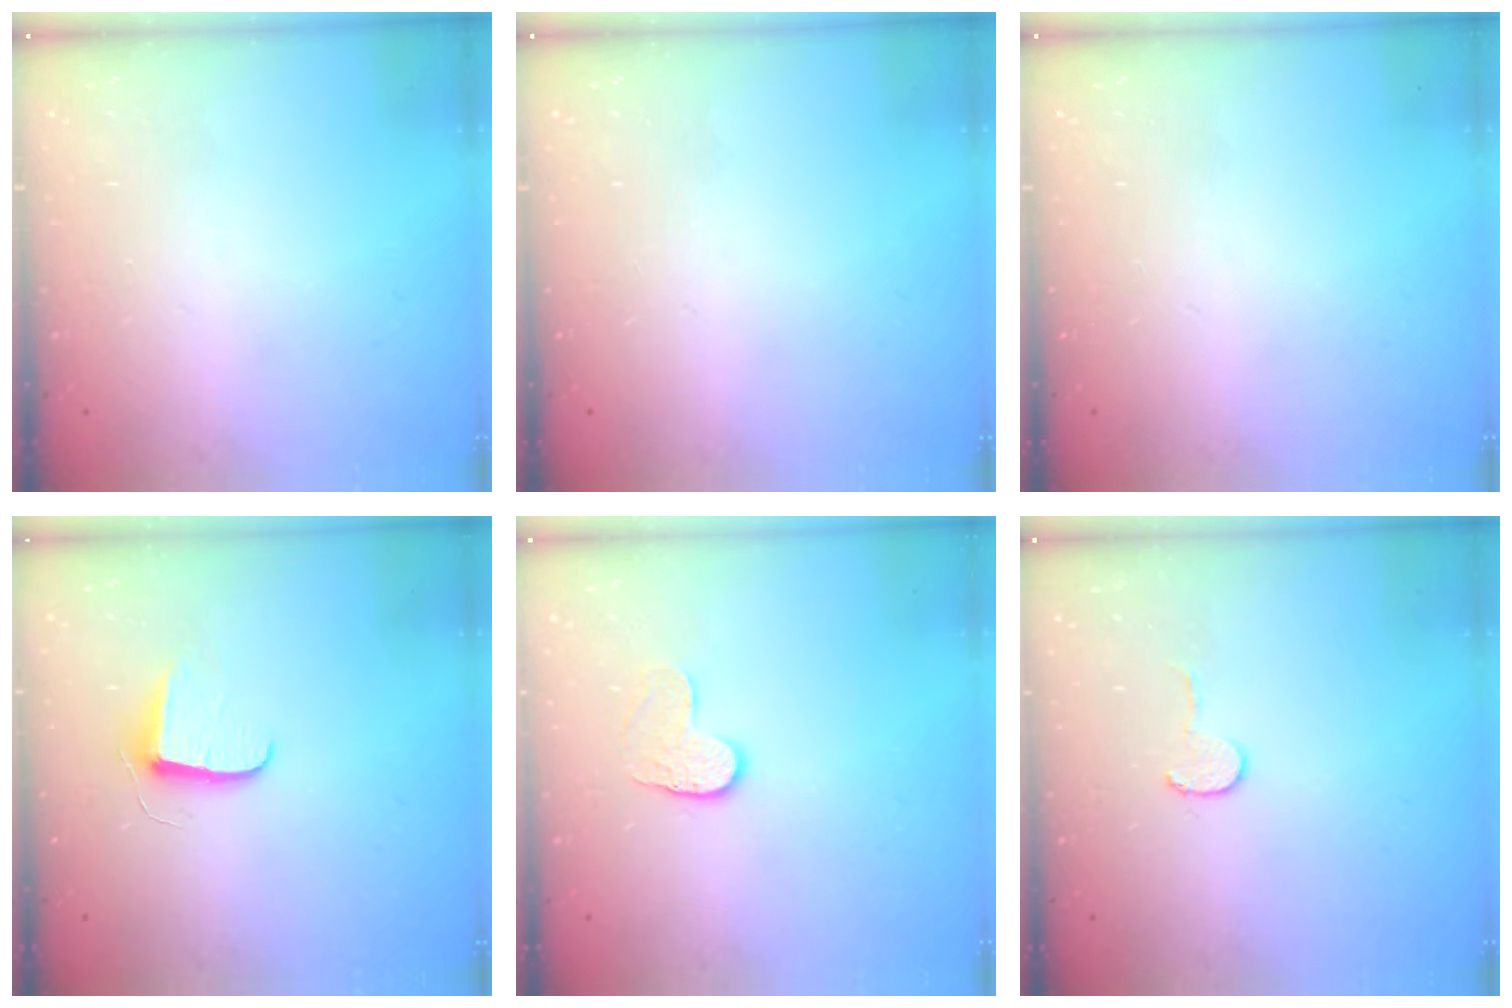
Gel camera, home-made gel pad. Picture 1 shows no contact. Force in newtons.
{"total": 0.0}
{"total": 0.0}
{"total": 7.3, "press": 7.3, "slide": 0.4}
{"total": 6.9, "press": 6.8, "slide": 0.5}
{"total": 4.5, "press": 4.4, "slide": 0.4}